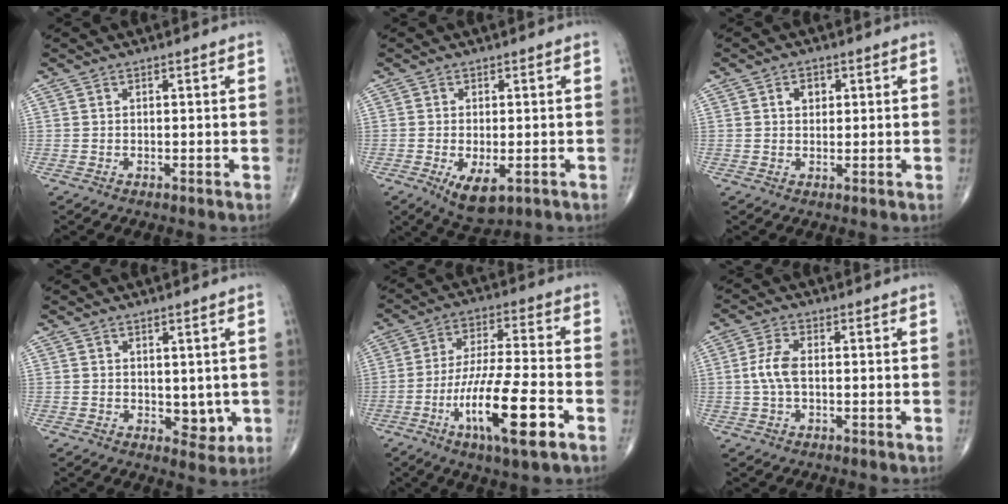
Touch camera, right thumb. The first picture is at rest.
{"total": 6.4, "force": [-2.4, 3.0, 5.2], "torque": [-0.085, -0.012, -0.029]}
{"total": 2.7, "force": [0.9, 2.1, 1.6], "torque": [-0.013, 0.000, 0.012]}
{"total": 4.2, "force": [0.1, 2.8, 3.1], "torque": [-0.020, -0.010, 0.010]}
{"total": 15.6, "force": [-6.5, 2.9, 13.9], "torque": [-0.265, 0.016, -0.111]}
{"total": 4.6, "force": [-0.1, 2.2, 4.0], "torque": [-0.098, 0.009, -0.005]}